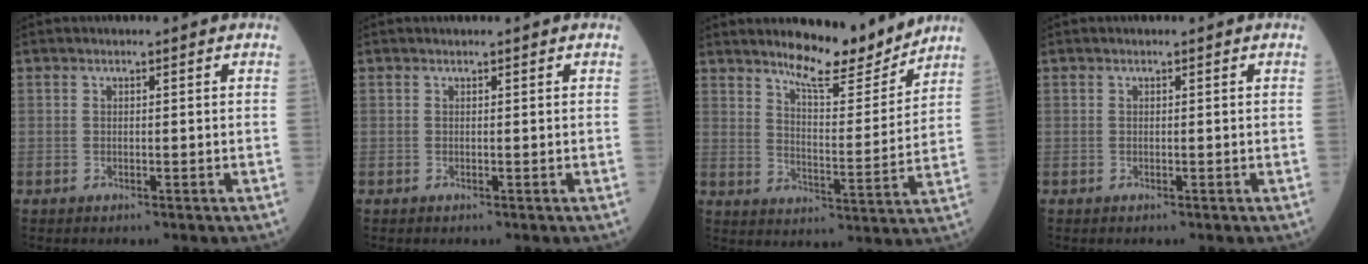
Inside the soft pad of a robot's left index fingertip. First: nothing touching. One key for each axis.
{"total": 0.0}
{"total": 9.7, "fx": 9.0, "fy": 1.0, "fz": 3.5, "tx": -0.063, "ty": -0.020, "tz": 0.140}
{"total": 0.0}